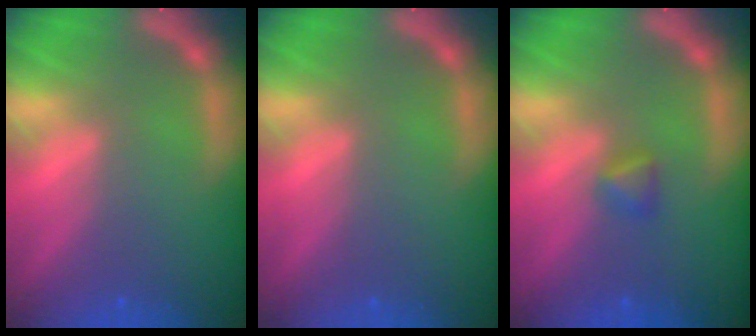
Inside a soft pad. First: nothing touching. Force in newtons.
{"total": 0.0}
{"total": 1.4}